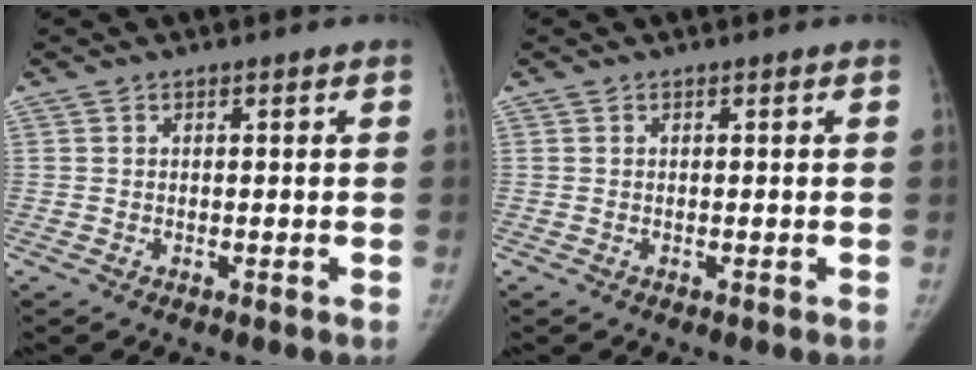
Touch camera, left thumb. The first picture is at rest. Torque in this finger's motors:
{"motor_torque": [-0.11, -0.18, 0.00, 0.06, -0.01]}